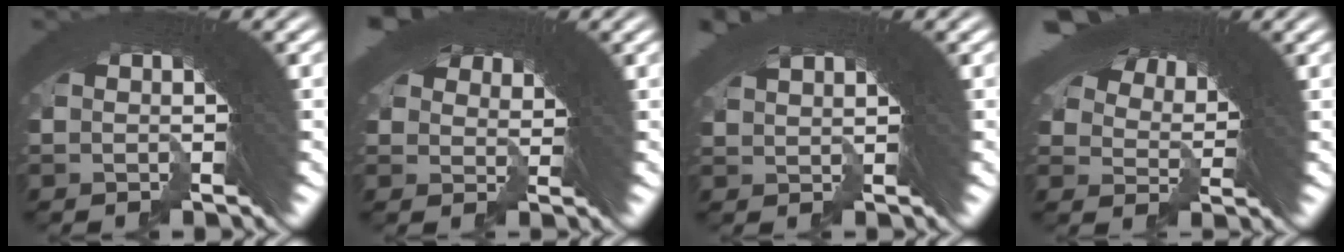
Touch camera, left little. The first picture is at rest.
{"total": 2.3, "force": [0.4, 2.3, 0.0], "torque": [0.009, -0.029, 0.017]}
{"total": 1.1, "force": [0.9, -0.2, 0.6], "torque": [0.006, 0.001, 0.021]}
{"total": 4.2, "force": [3.1, 1.8, 2.1], "torque": [-0.038, -0.006, 0.060]}